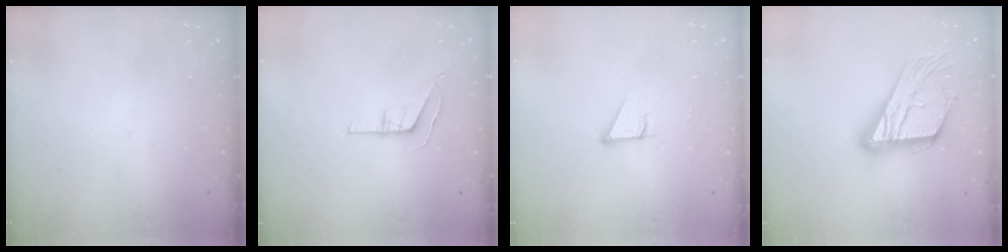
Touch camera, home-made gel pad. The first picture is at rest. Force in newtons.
{"total": 5.5, "press": 5.5, "slide": 0.4}
{"total": 2.9, "press": 2.9, "slide": 0.1}
{"total": 19.3, "press": 19.2, "slide": 1.8}